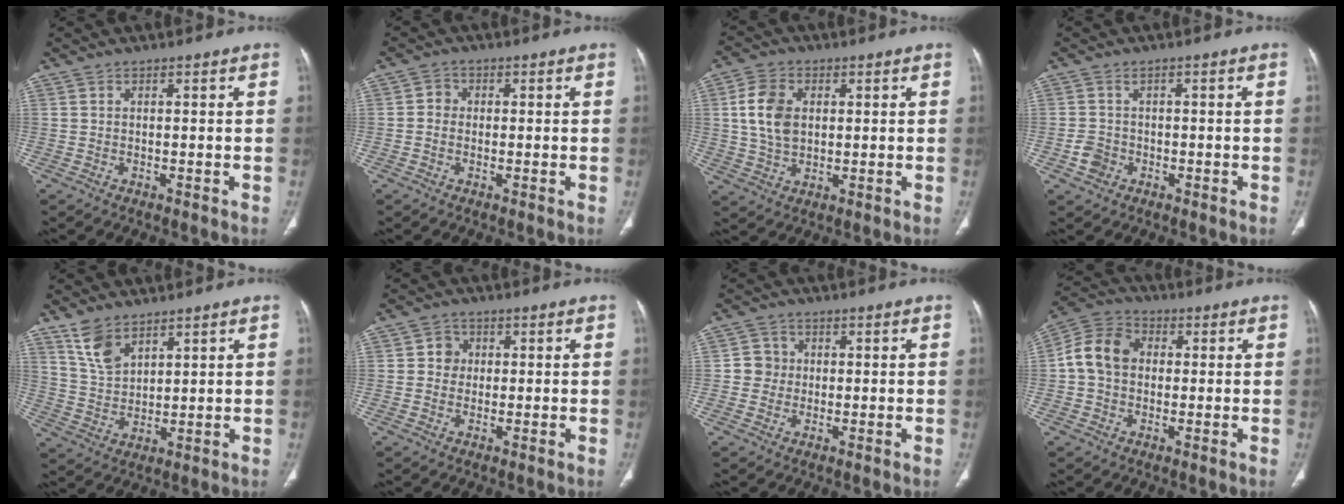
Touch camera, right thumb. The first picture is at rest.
{"total": 2.4, "force": [-0.1, 2.2, 0.9], "torque": [0.000, 0.007, -0.008]}
{"total": 8.5, "force": [1.4, 5.9, 6.0], "torque": [-0.111, 0.003, 0.029]}
{"total": 3.1, "force": [-1.3, 2.6, 1.0], "torque": [-0.009, 0.014, -0.023]}
{"total": 6.8, "force": [4.7, 3.4, 3.6], "torque": [-0.058, -0.020, 0.104]}
{"total": 3.6, "force": [0.4, 3.4, 1.1], "torque": [0.007, 0.007, 0.001]}
{"total": 3.9, "force": [-0.1, 3.8, 0.8], "torque": [0.012, 0.009, -0.007]}
{"total": 9.7, "force": [0.4, 7.7, 5.8], "torque": [-0.098, 0.028, -0.005]}